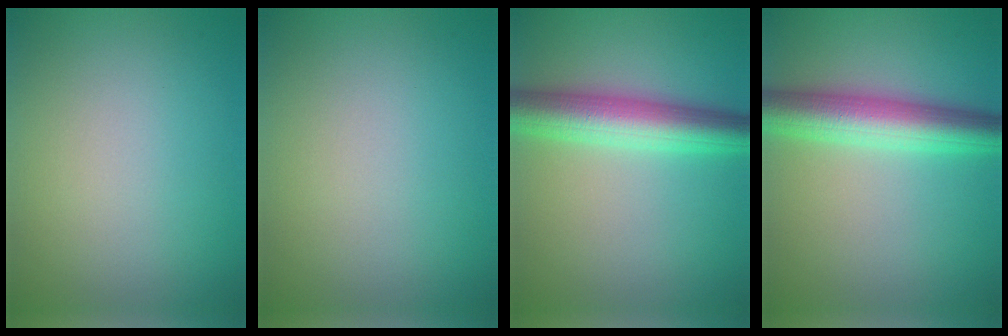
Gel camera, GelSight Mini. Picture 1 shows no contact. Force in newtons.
{"total": 0.0}
{"total": 6.3, "press": 6.3, "slide": 0.1}
{"total": 6.3, "press": 6.3, "slide": 0.1}